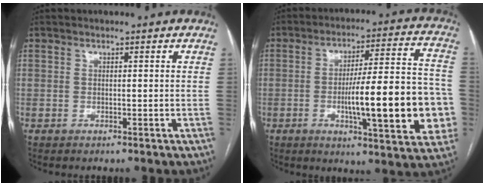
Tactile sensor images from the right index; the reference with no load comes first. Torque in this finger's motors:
{"motor_torque": [2.14, 0.00, 1.05, 0.21]}